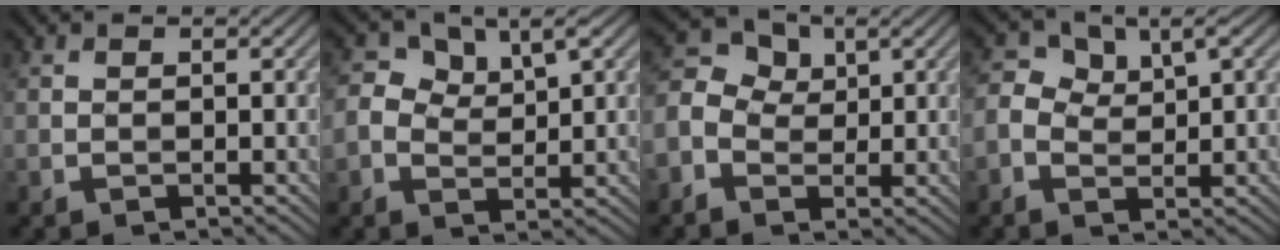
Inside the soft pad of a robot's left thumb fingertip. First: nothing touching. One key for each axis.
{"total": 5.0, "fx": 1.5, "fy": 3.0, "fz": 3.6, "tx": -0.073, "ty": -0.003, "tz": 0.025}
{"total": 4.8, "fx": -0.4, "fy": 3.8, "fz": 2.9, "tx": -0.072, "ty": 0.015, "tz": -0.020}
{"total": 4.1, "fx": 0.8, "fy": 2.5, "fz": 3.2, "tx": -0.067, "ty": 0.003, "tz": 0.013}